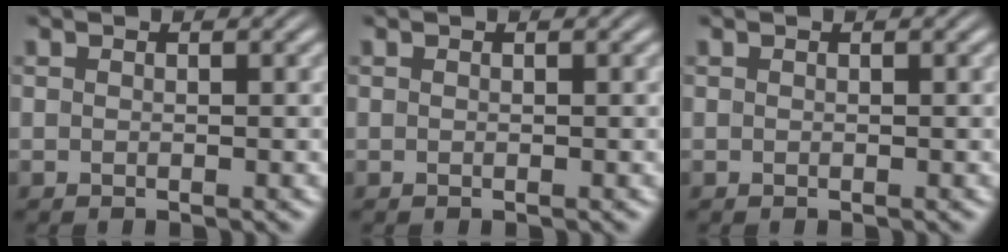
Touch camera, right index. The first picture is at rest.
{"total": 0.0}
{"total": 0.0}